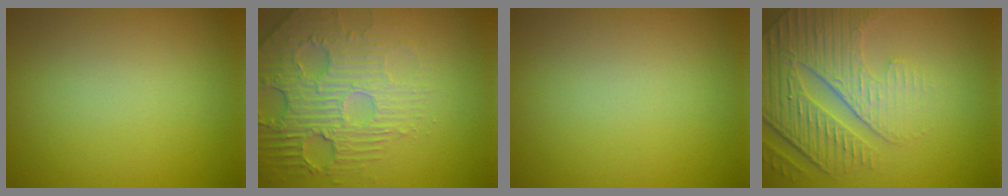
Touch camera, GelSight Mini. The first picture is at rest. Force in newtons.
{"total": 4.9, "press": 4.5, "slide": 1.8}
{"total": 0.0}
{"total": 5.5, "press": 5.0, "slide": 2.2}